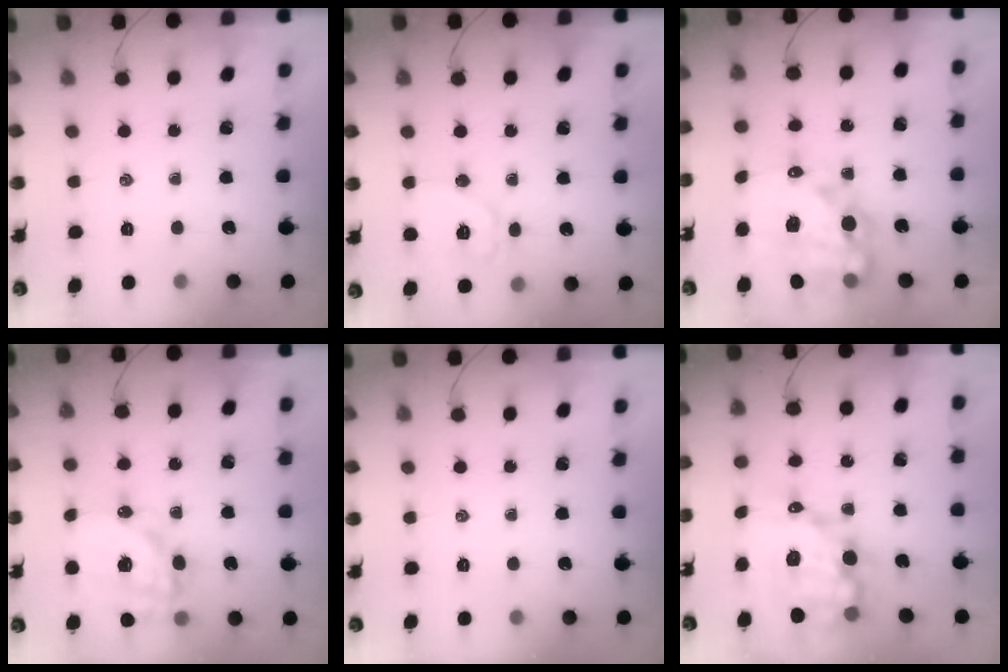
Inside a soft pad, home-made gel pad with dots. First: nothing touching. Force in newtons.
{"total": 9.7, "press": 9.6, "slide": 1.2}
{"total": 17.5, "press": 17.0, "slide": 4.2}
{"total": 15.6, "press": 15.2, "slide": 3.4}
{"total": 0.0}
{"total": 12.1, "press": 11.7, "slide": 3.0}